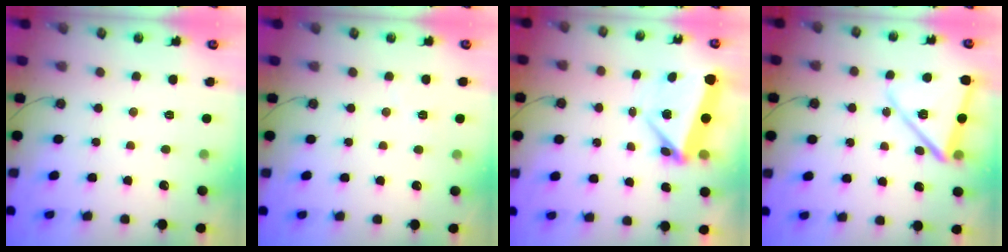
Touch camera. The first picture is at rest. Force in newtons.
{"total": 3.8, "press": 2.9, "slide": 2.4}
{"total": 5.9, "press": 5.0, "slide": 3.1}
{"total": 13.4, "press": 13.3, "slide": 1.7}